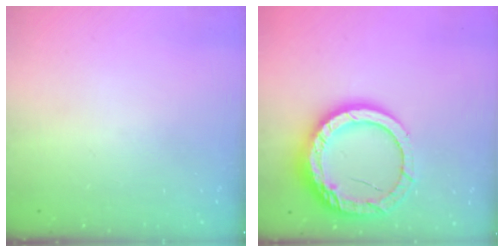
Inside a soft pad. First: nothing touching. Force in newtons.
{"total": 16.5, "press": 16.5, "slide": 1.2}